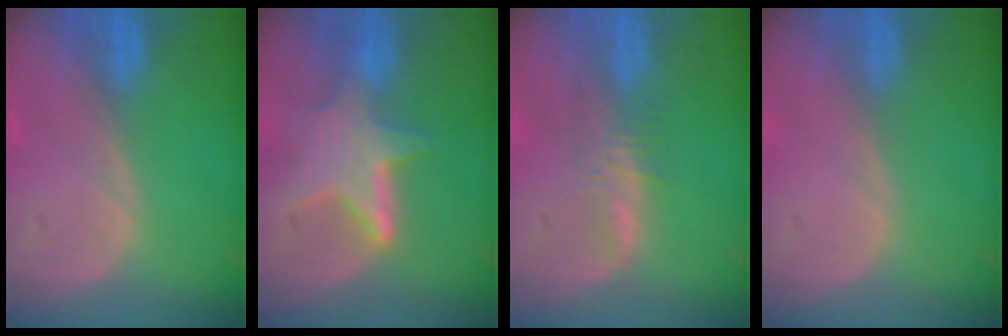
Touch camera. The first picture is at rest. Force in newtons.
{"total": 6.3, "press": 6.3, "slide": 0.5}
{"total": 2.9, "press": 2.9, "slide": 0.2}
{"total": 0.0}